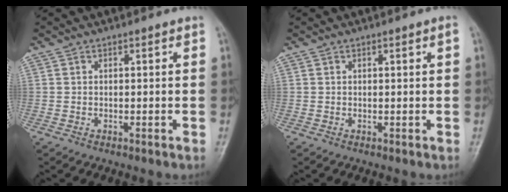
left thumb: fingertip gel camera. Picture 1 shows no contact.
{"total": 0.9, "force": [0.3, 0.1, 0.8], "torque": [-0.015, 0.001, 0.006]}